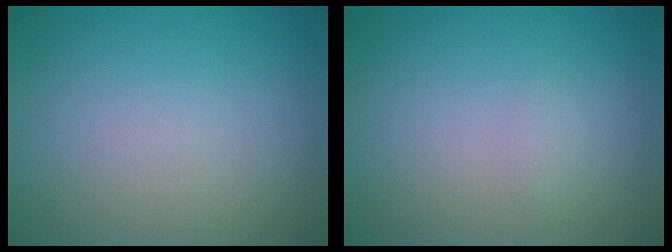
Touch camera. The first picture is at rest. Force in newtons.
{"total": 0.8, "press": 0.7, "slide": 0.1}